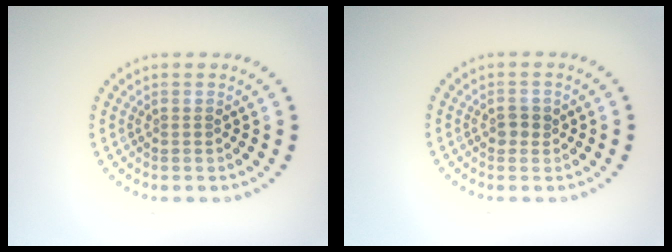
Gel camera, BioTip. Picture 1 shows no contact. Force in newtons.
{"total": 1.3, "press": 1.3, "slide": 0.4}